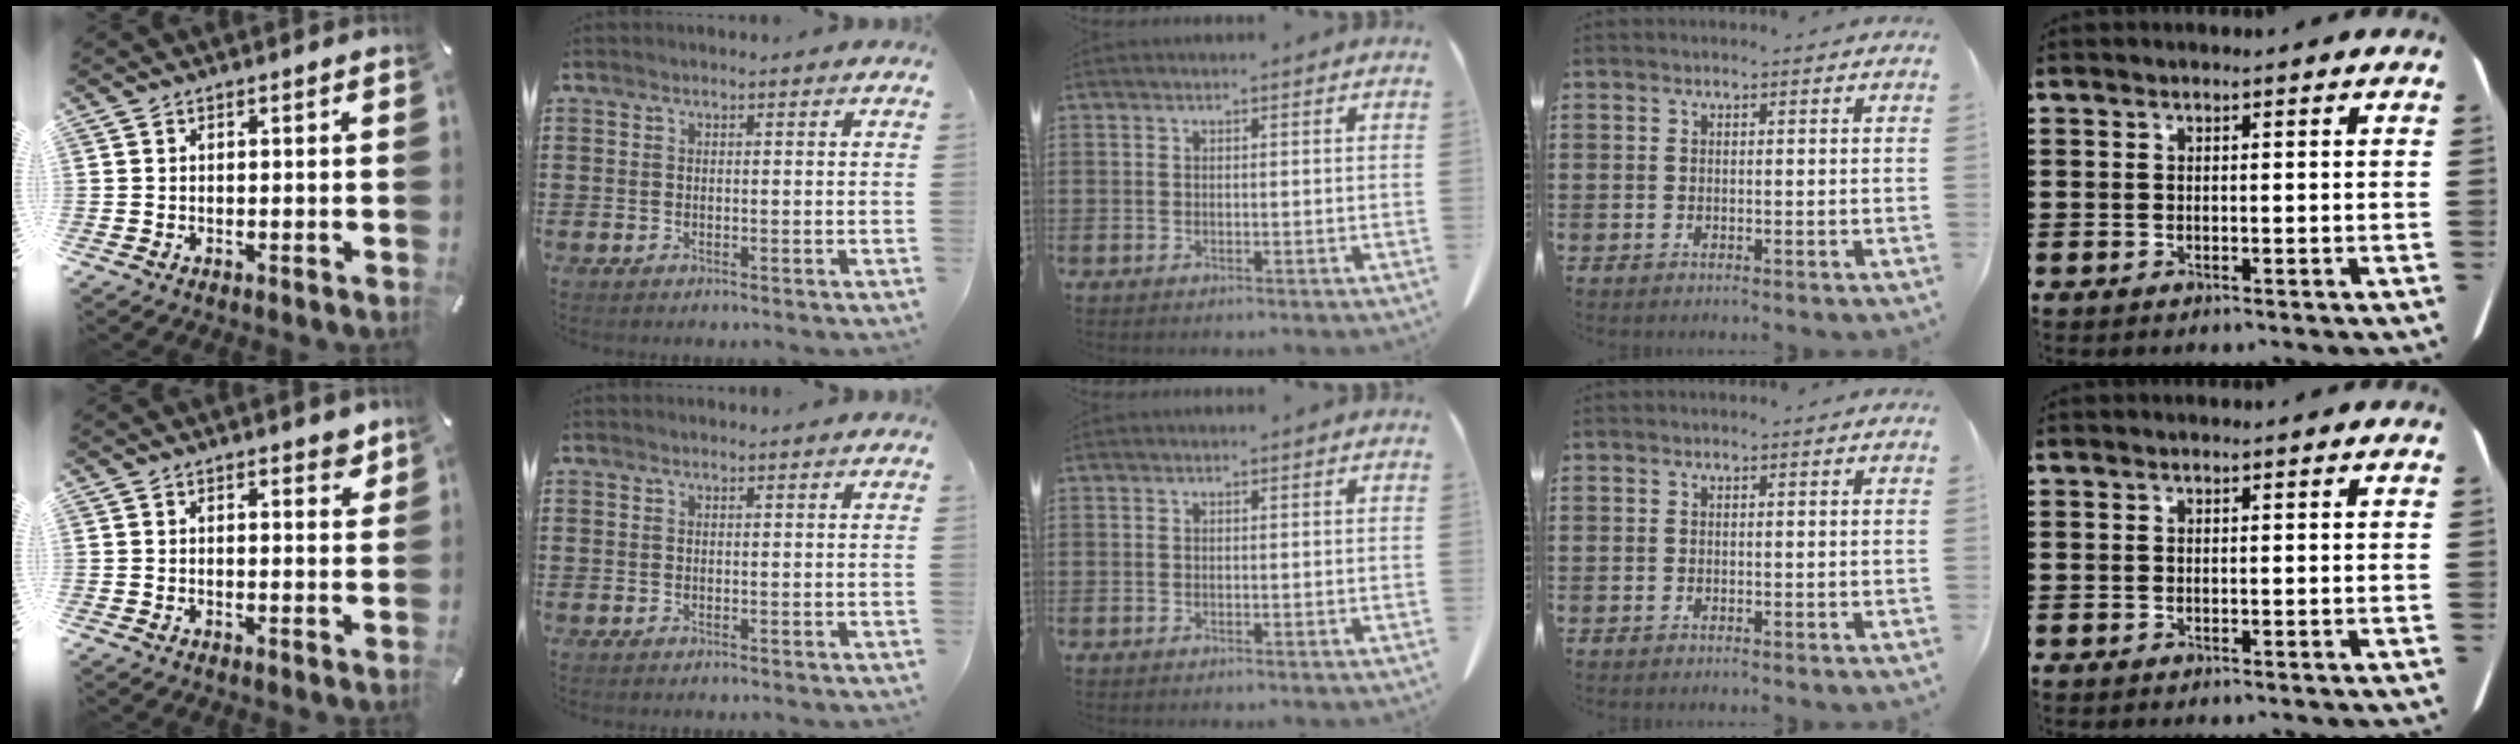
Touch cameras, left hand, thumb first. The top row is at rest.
{"thumb": {"total": 2.6, "force": [2.0, 1.2, 1.2], "torque": [-0.004, -0.012, 0.031]}}